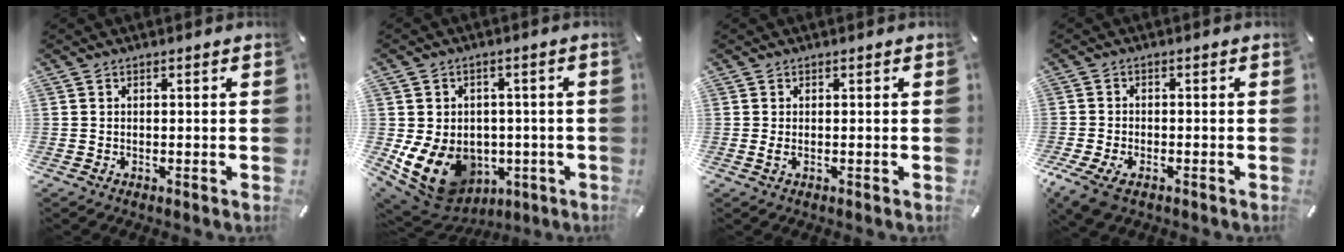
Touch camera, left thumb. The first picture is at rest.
{"total": 12.9, "force": [-3.3, 10.7, 6.3], "torque": [-0.135, -0.003, -0.052]}
{"total": 1.4, "force": [0.0, 0.5, 1.3], "torque": [-0.026, -0.001, -0.001]}
{"total": 5.1, "force": [-2.8, 2.9, 3.1], "torque": [-0.082, 0.002, -0.055]}